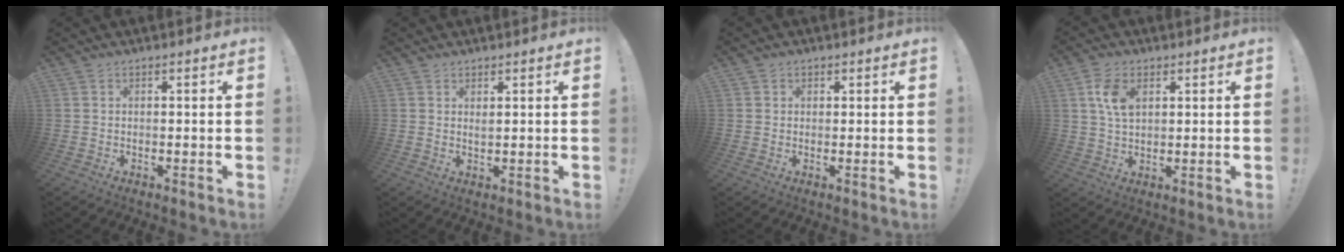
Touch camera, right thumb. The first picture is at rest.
{"total": 1.5, "force": [1.2, 0.5, 0.8], "torque": [-0.004, -0.009, 0.020]}
{"total": 1.1, "force": [0.6, 0.9, 0.2], "torque": [0.002, -0.002, 0.010]}
{"total": 7.9, "force": [2.8, 4.7, 5.6], "torque": [-0.104, -0.002, 0.052]}